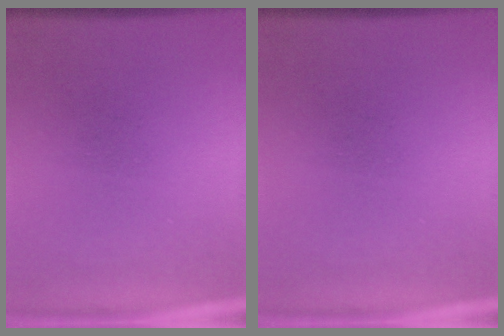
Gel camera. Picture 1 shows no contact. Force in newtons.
{"total": 0.0}